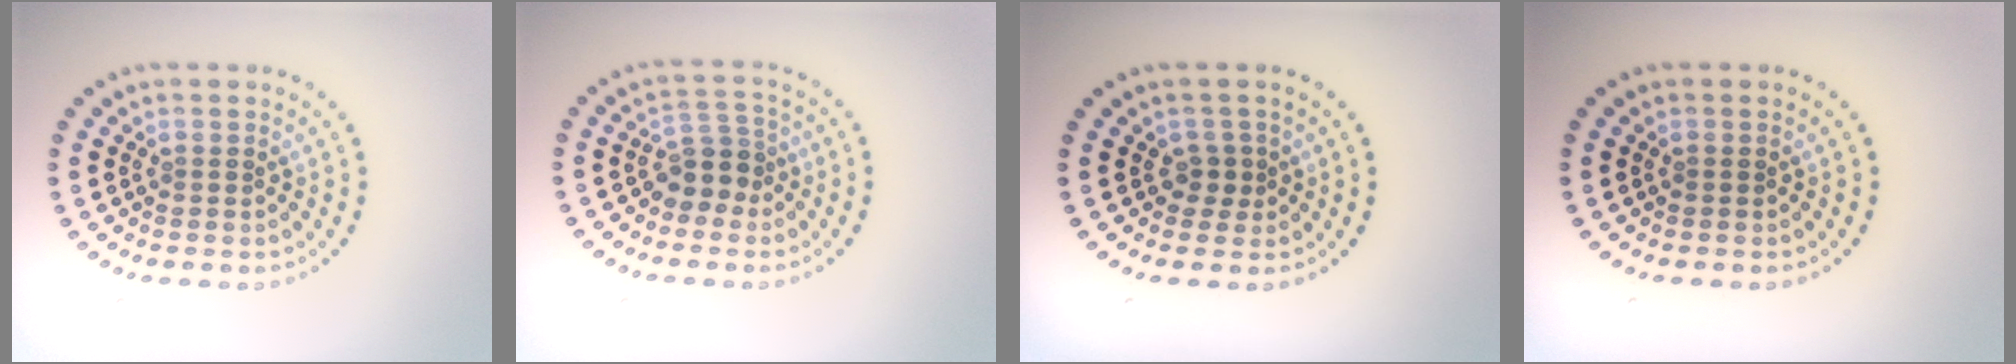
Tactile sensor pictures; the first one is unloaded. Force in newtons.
{"total": 2.8, "press": 2.2, "slide": 1.7}
{"total": 1.3, "press": 1.1, "slide": 0.8}
{"total": 0.0}